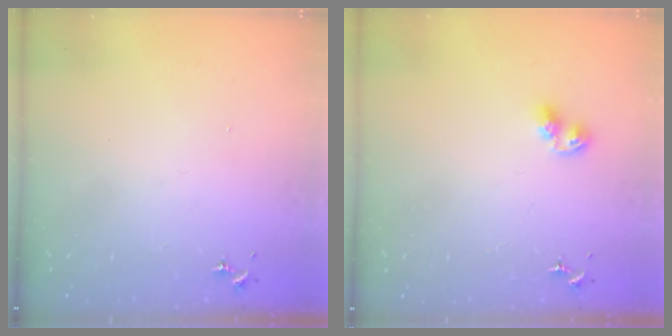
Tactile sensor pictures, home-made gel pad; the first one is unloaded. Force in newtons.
{"total": 5.5, "press": 5.5, "slide": 0.4}